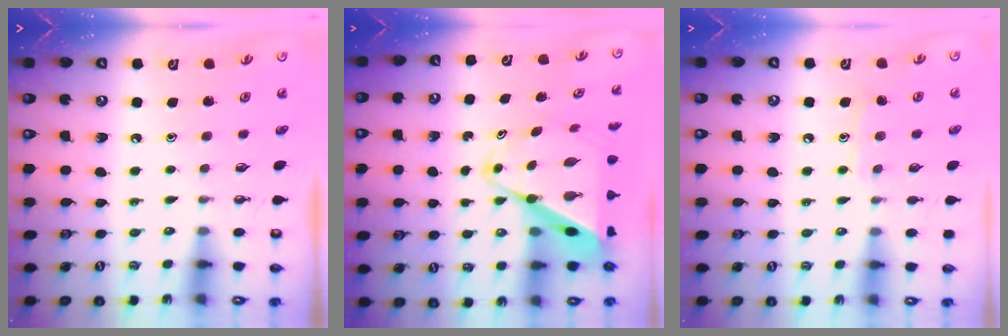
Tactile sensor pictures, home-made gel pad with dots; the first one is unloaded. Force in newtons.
{"total": 11.7, "press": 11.7, "slide": 1.0}
{"total": 7.4, "press": 7.4, "slide": 0.3}